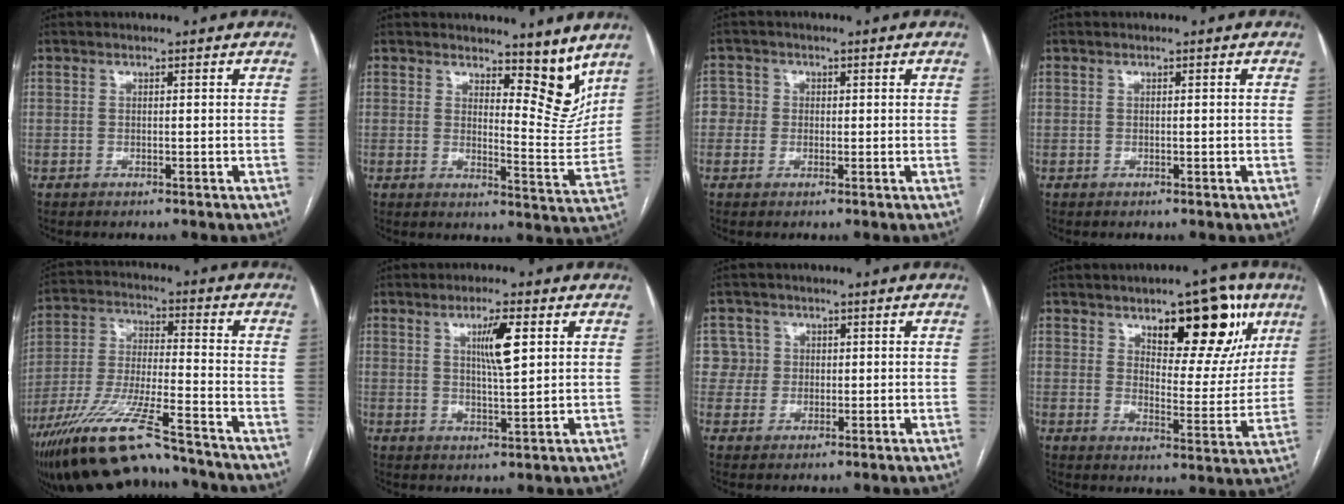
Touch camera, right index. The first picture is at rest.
{"total": 7.7, "force": [6.3, 2.3, 3.8], "torque": [-0.042, -0.032, 0.083]}
{"total": 2.7, "force": [-0.1, 2.7, 0.1], "torque": [0.017, 0.012, -0.007]}
{"total": 0.0}
{"total": 18.3, "force": [-14.6, 2.1, 10.9], "torque": [-0.231, -0.032, -0.261]}
{"total": 5.9, "force": [2.1, 0.6, 5.5], "torque": [-0.095, -0.001, 0.037]}
{"total": 4.1, "force": [1.0, 4.0, -0.4], "torque": [0.028, 0.011, 0.018]}
{"total": 15.0, "force": [8.1, 6.2, 11.0], "torque": [-0.128, 0.010, 0.116]}